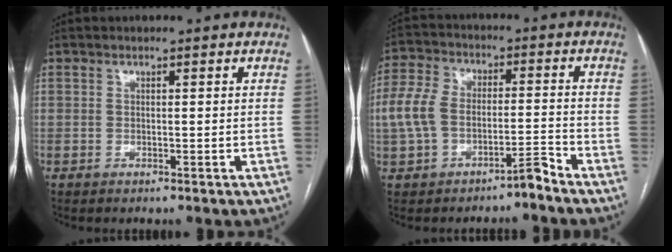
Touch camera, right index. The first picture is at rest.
{"total": 7.6, "force": [-3.7, 3.7, 5.5], "torque": [-0.121, 0.035, -0.068]}